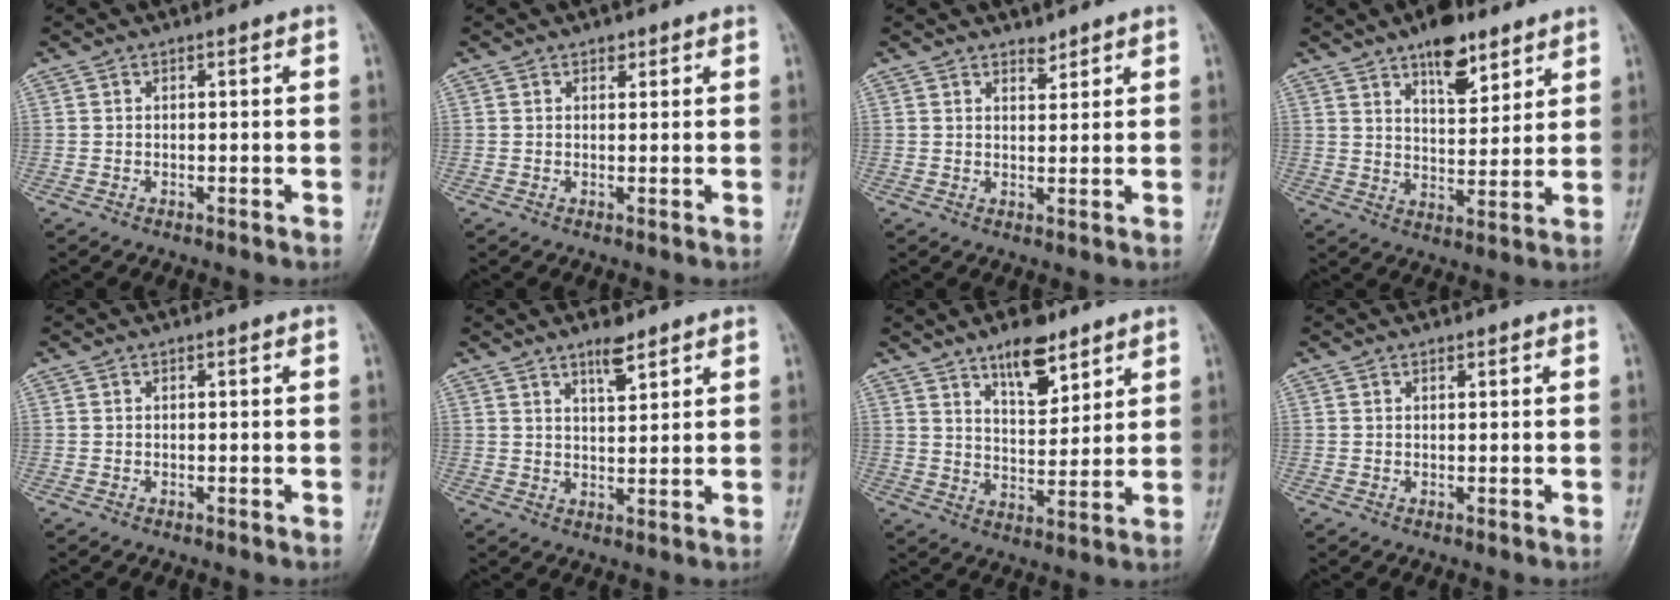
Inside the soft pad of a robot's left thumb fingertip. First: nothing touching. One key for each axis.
{"total": 1.2, "fx": 0.8, "fy": 0.8, "fz": 0.5, "tx": 0.001, "ty": -0.005, "tz": 0.010}
{"total": 2.0, "fx": 1.8, "fy": 0.9, "fz": 0.5, "tx": 0.005, "ty": -0.014, "tz": 0.027}
{"total": 10.1, "fx": 6.6, "fy": 4.6, "fz": 6.2, "tx": -0.069, "ty": -0.040, "tz": 0.105}
{"total": 0.0}
{"total": 4.4, "fx": 3.2, "fy": 1.3, "fz": 2.6, "tx": -0.032, "ty": -0.025, "tz": 0.054}
{"total": 9.4, "fx": 6.3, "fy": 4.0, "fz": 5.7, "tx": -0.065, "ty": -0.044, "tz": 0.106}
{"total": 0.6, "fx": 0.4, "fy": 0.3, "fz": 0.3, "tx": -0.005, "ty": -0.003, "tz": 0.006}